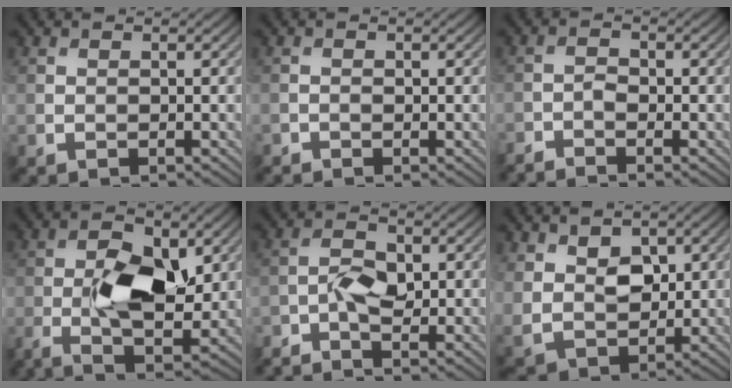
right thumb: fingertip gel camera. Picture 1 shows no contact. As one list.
[{"total": 0.6, "force": [-0.5, 0.3, 0.1], "torque": [-0.001, -0.002, -0.009]}, {"total": 2.1, "force": [-1.9, 0.3, 0.8], "torque": [-0.017, -0.002, -0.045]}, {"total": 10.4, "force": [-0.3, 5.0, 9.0], "torque": [-0.168, -0.005, -0.008]}, {"total": 3.1, "force": [-1.9, 1.3, 2.1], "torque": [-0.047, 0.005, -0.046]}, {"total": 7.5, "force": [2.8, 5.2, 4.6], "torque": [-0.115, -0.005, 0.047]}]